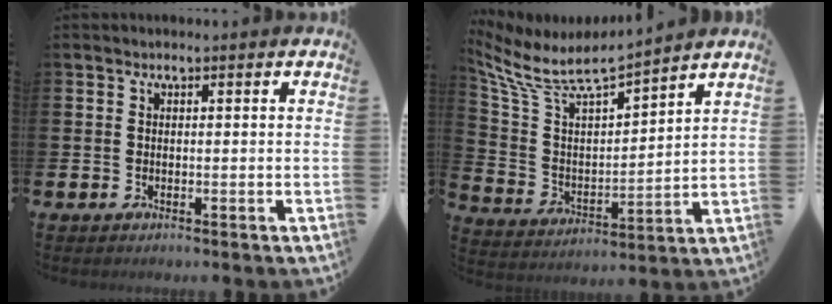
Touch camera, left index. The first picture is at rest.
{"total": 6.6, "force": [6.0, 1.5, 2.3], "torque": [-0.081, -0.047, 0.098]}